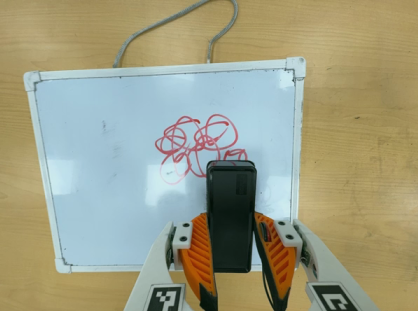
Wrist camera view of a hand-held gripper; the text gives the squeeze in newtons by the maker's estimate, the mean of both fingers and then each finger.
{"total": 4.2, "left": 2.8, "right": 5.7}